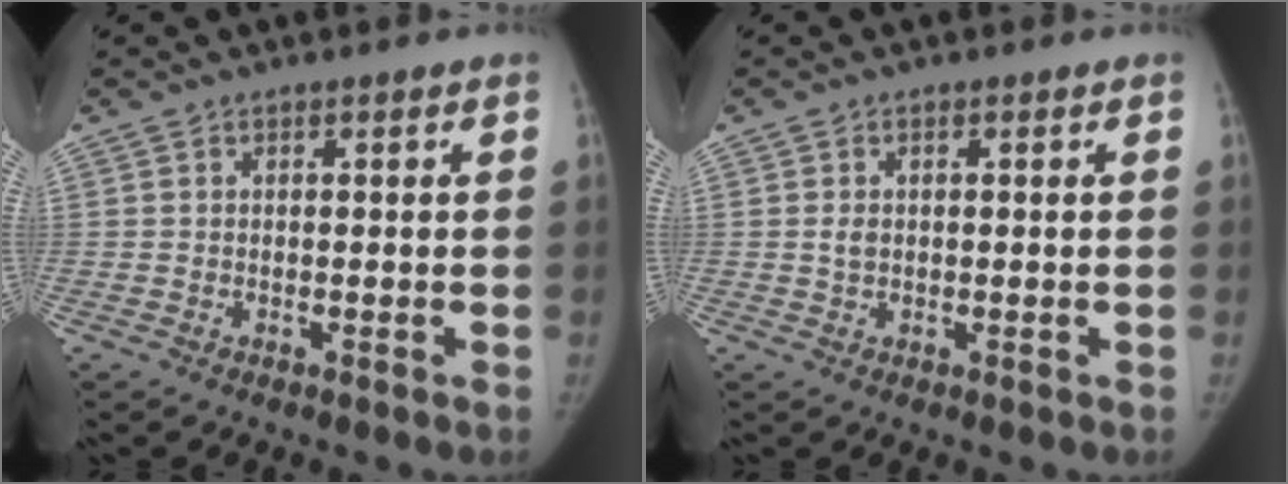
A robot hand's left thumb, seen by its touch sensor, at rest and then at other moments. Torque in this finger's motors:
{"motor_torque": [-0.17, 0.13, 0.42, -0.67, 0.09]}